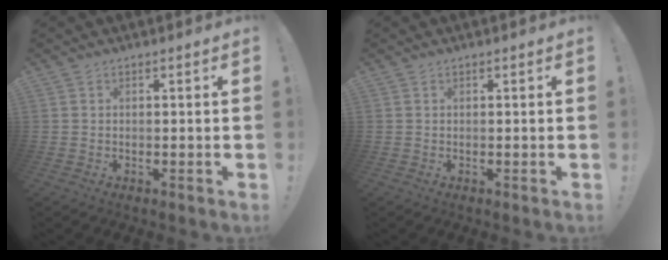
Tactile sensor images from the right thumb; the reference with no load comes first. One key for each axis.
{"total": 0.0}